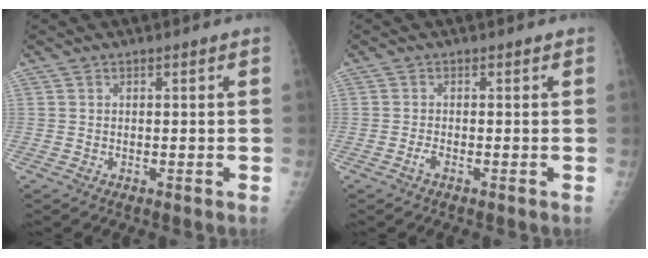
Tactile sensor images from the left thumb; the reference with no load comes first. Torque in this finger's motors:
{"motor_torque": [-0.44, 0.37, 0.14, -0.11, 0.00]}